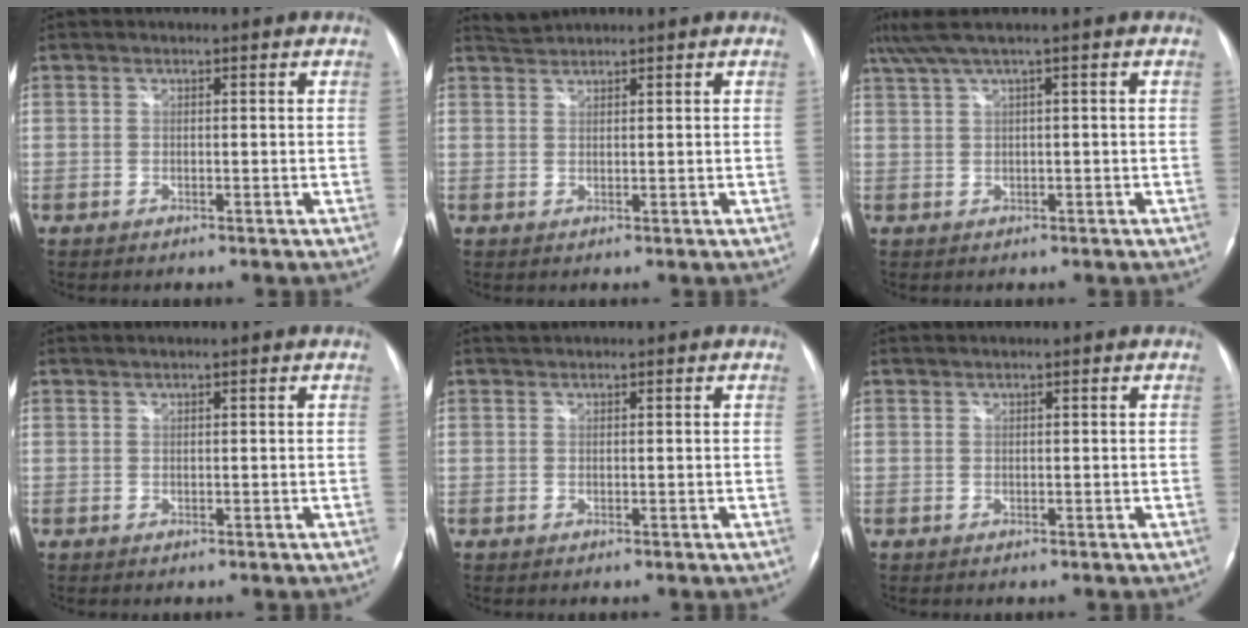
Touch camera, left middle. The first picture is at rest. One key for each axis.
{"total": 1.8, "fx": 1.7, "fy": -0.5, "fz": -0.4, "tx": -0.002, "ty": 0.005, "tz": 0.042}
{"total": 4.3, "fx": 2.7, "fy": -0.8, "fz": 3.3, "tx": -0.083, "ty": 0.024, "tz": 0.058}
{"total": 0.8, "fx": 0.7, "fy": -0.2, "fz": 0.4, "tx": -0.011, "ty": 0.005, "tz": 0.018}
{"total": 0.7, "fx": 0.7, "fy": 0.0, "fz": 0.1, "tx": -0.010, "ty": 0.009, "tz": 0.017}
{"total": 0.6, "fx": 0.5, "fy": -0.2, "fz": 0.3, "tx": -0.009, "ty": 0.005, "tz": 0.014}